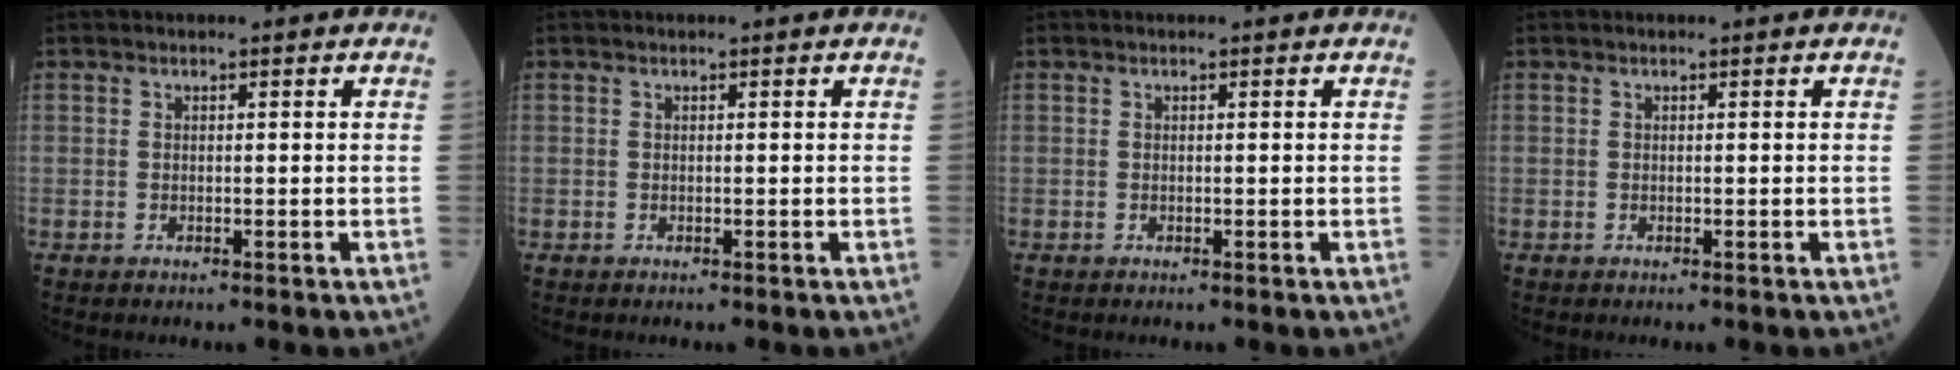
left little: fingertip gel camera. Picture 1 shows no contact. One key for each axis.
{"total": 0.0}
{"total": 0.0}
{"total": 0.0}